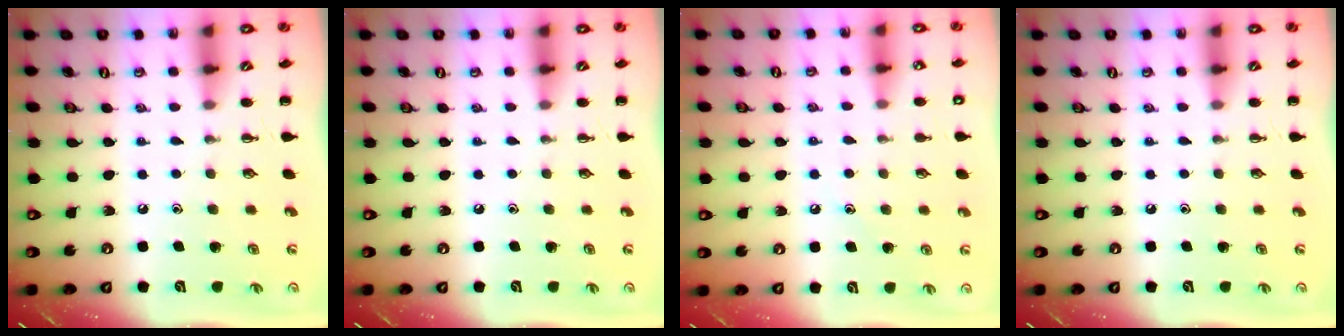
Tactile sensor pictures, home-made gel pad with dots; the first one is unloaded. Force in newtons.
{"total": 0.0}
{"total": 7.8, "press": 7.6, "slide": 1.9}
{"total": 0.0}